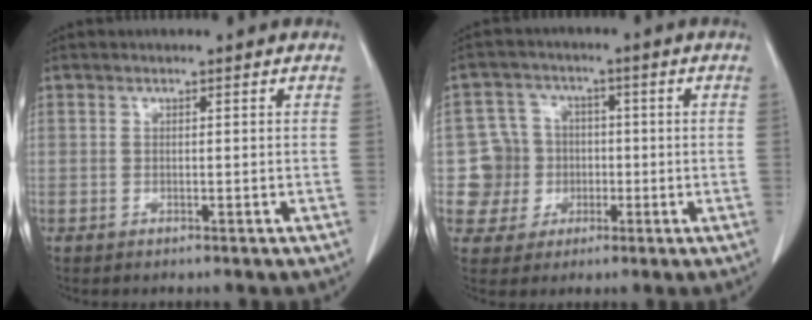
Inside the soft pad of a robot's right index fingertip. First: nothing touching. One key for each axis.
{"total": 7.0, "fx": -0.7, "fy": 7.0, "fz": 0.4, "tx": -0.004, "ty": 0.016, "tz": -0.007}